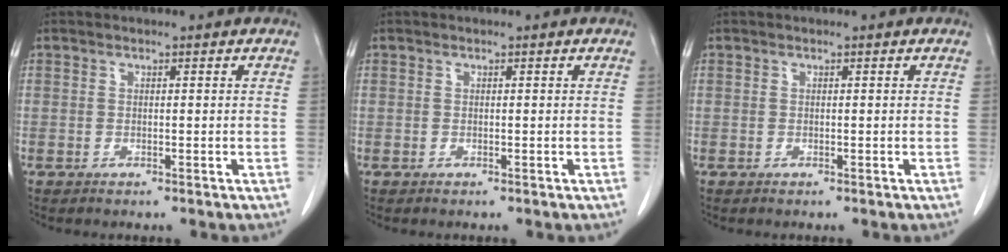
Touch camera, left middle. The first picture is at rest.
{"total": 0.0}
{"total": 0.0}